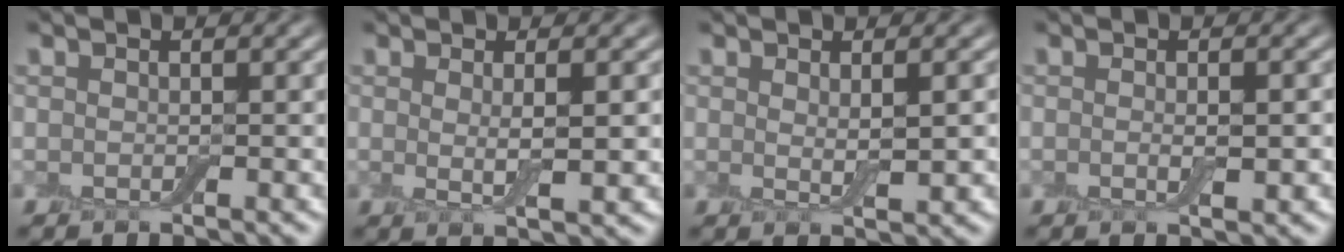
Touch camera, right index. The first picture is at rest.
{"total": 2.9, "force": [0.3, 0.6, 2.8], "torque": [-0.047, -0.010, 0.008]}
{"total": 2.2, "force": [0.5, 0.4, 2.1], "torque": [-0.035, -0.007, 0.011]}
{"total": 1.9, "force": [-0.2, 0.4, 1.9], "torque": [-0.034, -0.006, -0.005]}